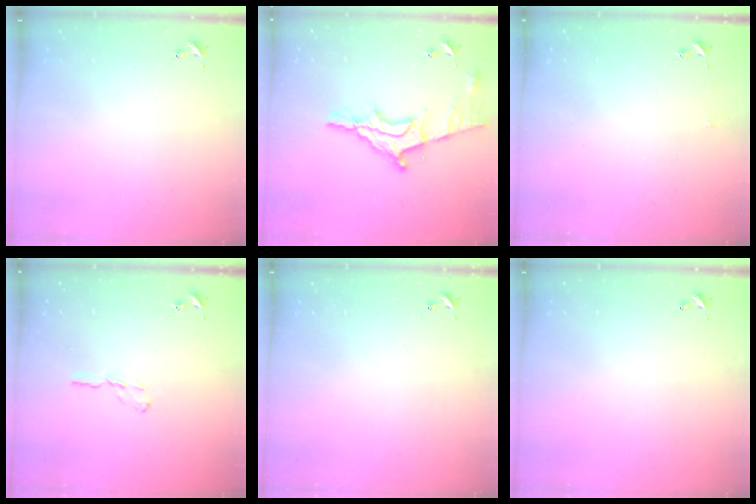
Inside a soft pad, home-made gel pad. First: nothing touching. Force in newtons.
{"total": 13.5, "press": 13.4, "slide": 1.3}
{"total": 2.5, "press": 2.5, "slide": 0.2}
{"total": 3.9, "press": 3.9, "slide": 0.4}
{"total": 0.0}
{"total": 0.0}